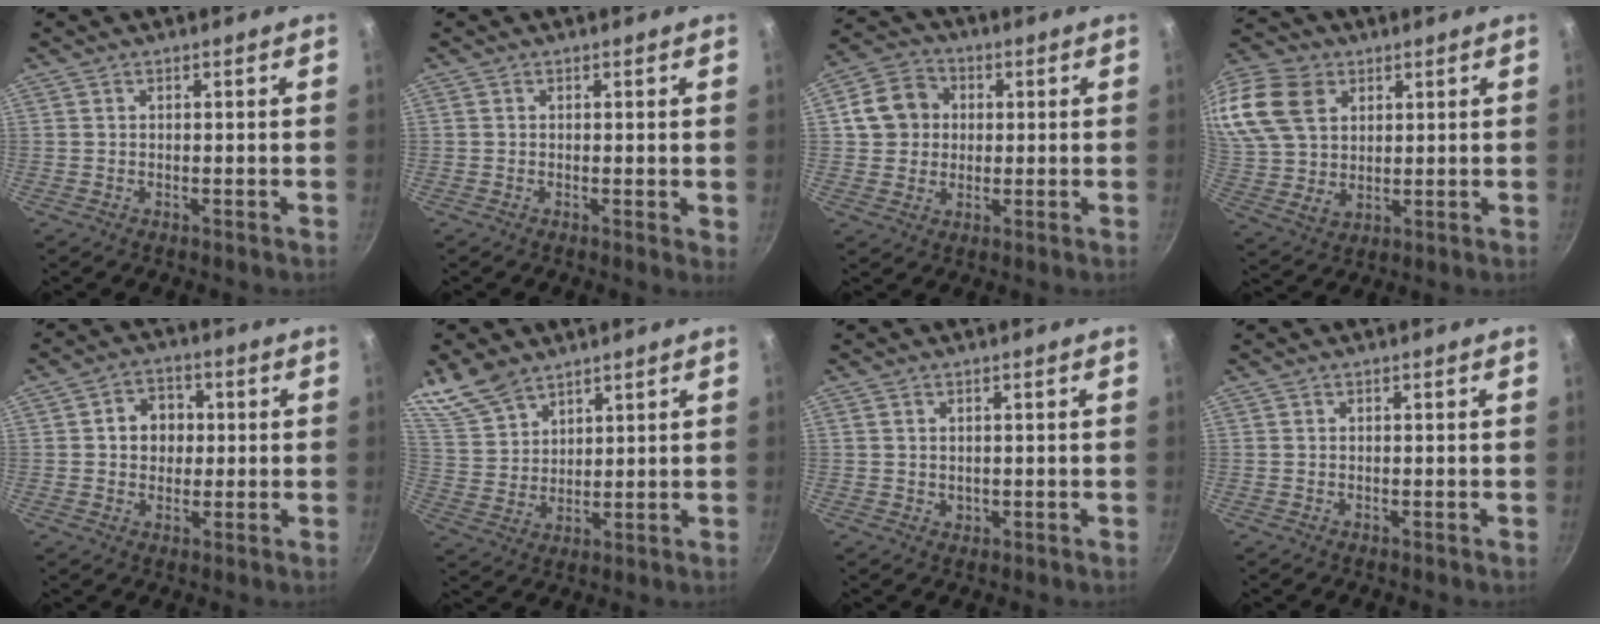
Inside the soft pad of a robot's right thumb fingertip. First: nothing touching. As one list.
[{"total": 1.3, "force": [0.1, 0.4, 1.2], "torque": [-0.017, -0.004, -0.001]}, {"total": 9.3, "force": [1.5, 8.3, 4.1], "torque": [-0.040, 0.012, 0.014]}, {"total": 20.6, "force": [8.1, 14.8, 12.0], "torque": [-0.259, 0.004, 0.157]}, {"total": 6.7, "force": [0.7, 5.7, 3.5], "torque": [-0.023, 0.008, 0.003]}, {"total": 9.6, "force": [7.4, 5.1, 3.4], "torque": [-0.048, -0.024, 0.156]}, {"total": 1.3, "force": [0.4, 1.1, 0.5], "torque": [-0.003, -0.002, 0.008]}, {"total": 0.0}]